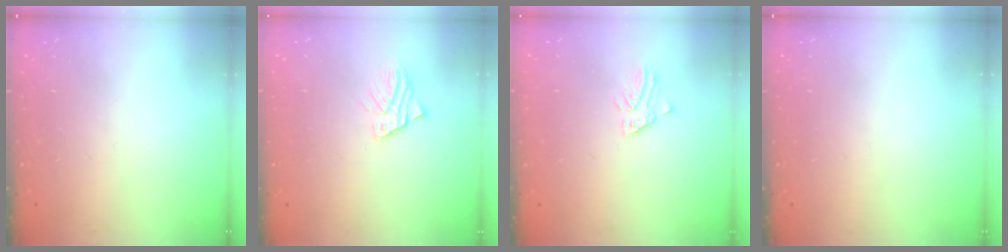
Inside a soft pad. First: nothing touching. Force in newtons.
{"total": 2.8, "press": 2.8, "slide": 0.2}
{"total": 1.3, "press": 1.3, "slide": 0.1}
{"total": 0.0}